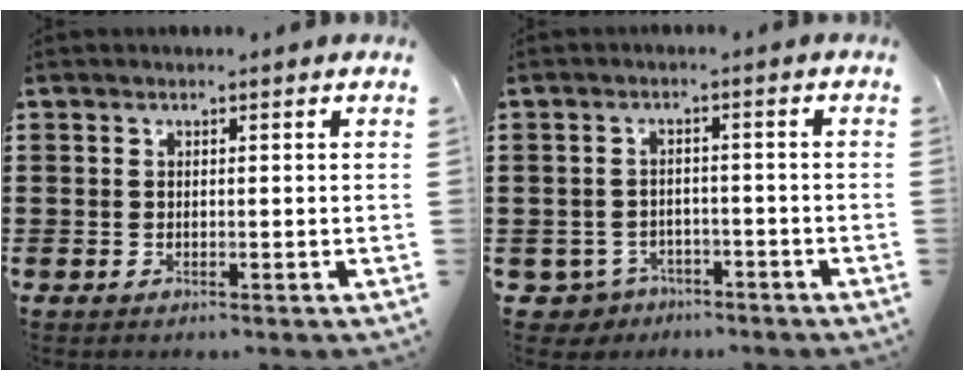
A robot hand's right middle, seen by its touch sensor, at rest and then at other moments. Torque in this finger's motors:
{"motor_torque": [0.98, 1.02, -0.02, -0.02]}